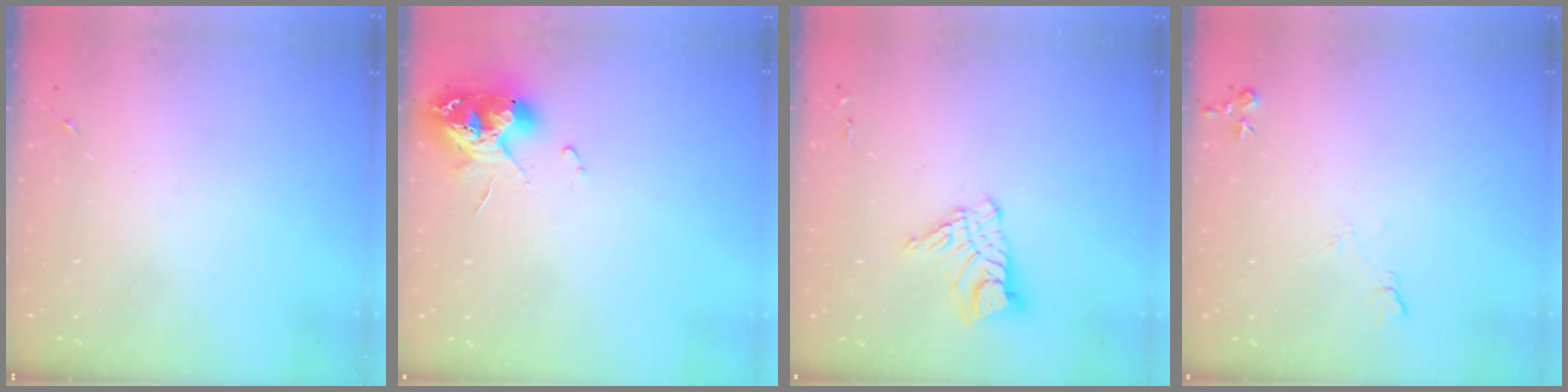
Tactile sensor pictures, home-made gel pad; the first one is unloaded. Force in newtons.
{"total": 11.1, "press": 11.0, "slide": 1.2}
{"total": 11.0, "press": 10.9, "slide": 1.0}
{"total": 6.9, "press": 6.8, "slide": 1.0}